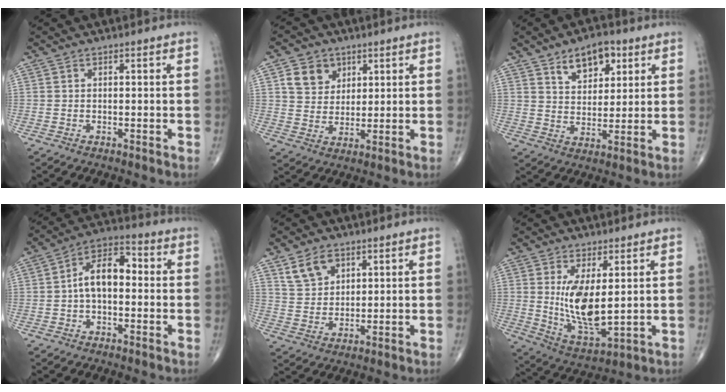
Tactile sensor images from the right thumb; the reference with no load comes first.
{"total": 7.2, "force": [3.2, 5.9, 2.7], "torque": [-0.020, -0.015, 0.059]}
{"total": 9.2, "force": [5.0, 5.4, 5.6], "torque": [-0.056, -0.025, 0.080]}
{"total": 9.3, "force": [-0.3, 5.4, 7.5], "torque": [-0.115, 0.035, -0.017]}
{"total": 6.6, "force": [3.7, 4.4, 3.3], "torque": [-0.045, -0.018, 0.077]}
{"total": 11.6, "force": [1.8, 4.7, 10.4], "torque": [-0.186, -0.029, 0.050]}